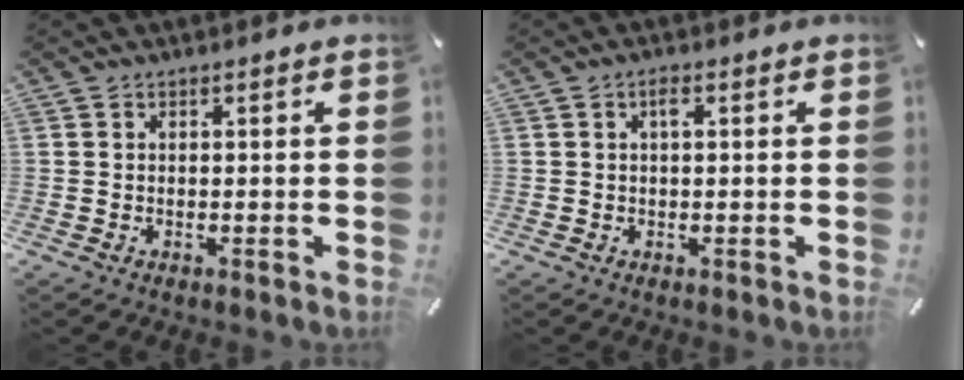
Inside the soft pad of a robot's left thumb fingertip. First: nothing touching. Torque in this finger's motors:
{"motor_torque": [0.14, 0.46, 0.06, 0.05, -0.02]}